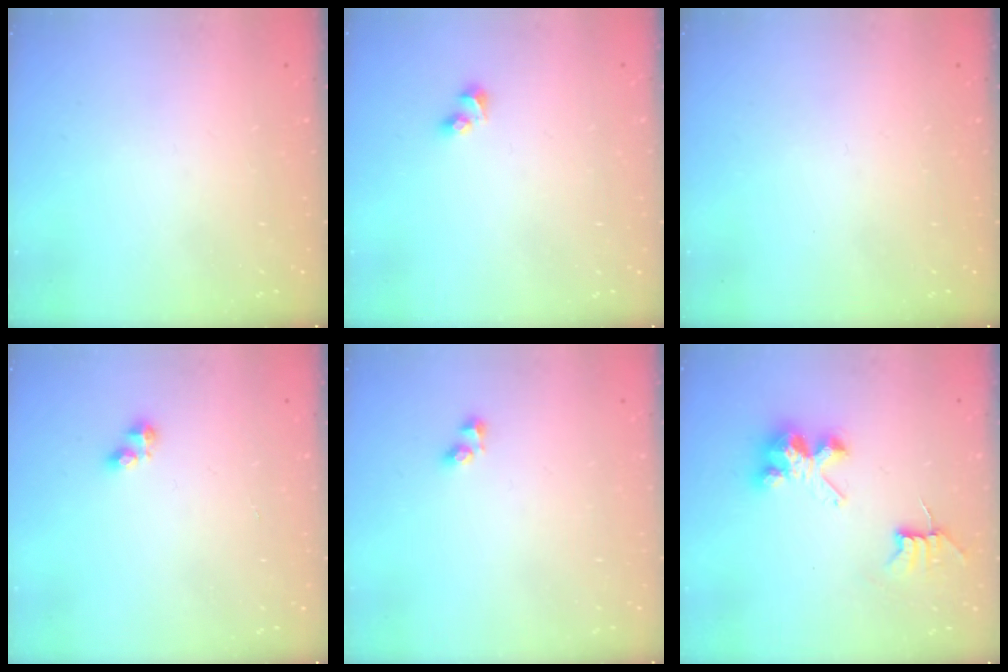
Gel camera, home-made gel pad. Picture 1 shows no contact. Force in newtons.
{"total": 2.1, "press": 1.7, "slide": 1.1}
{"total": 0.0}
{"total": 2.9, "press": 2.9, "slide": 0.3}
{"total": 2.9, "press": 2.6, "slide": 1.3}
{"total": 8.3, "press": 8.3, "slide": 0.9}